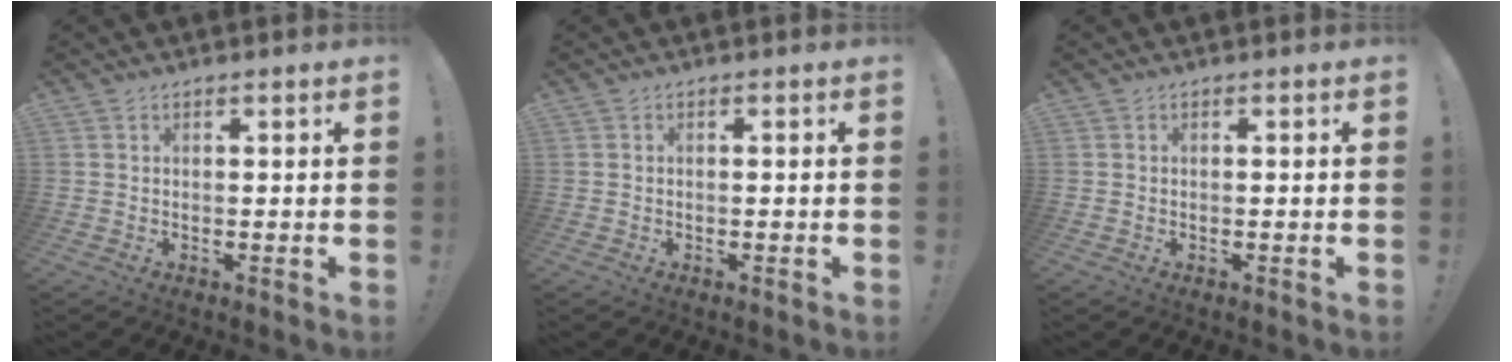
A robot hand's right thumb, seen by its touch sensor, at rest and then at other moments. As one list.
[{"total": 0.0}, {"total": 0.0}]